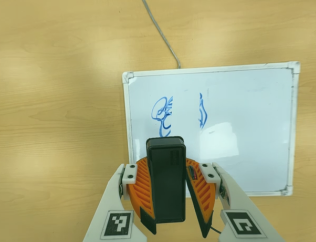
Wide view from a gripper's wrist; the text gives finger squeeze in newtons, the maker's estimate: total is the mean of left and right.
{"total": 8.9, "left": 9.9, "right": 7.9}